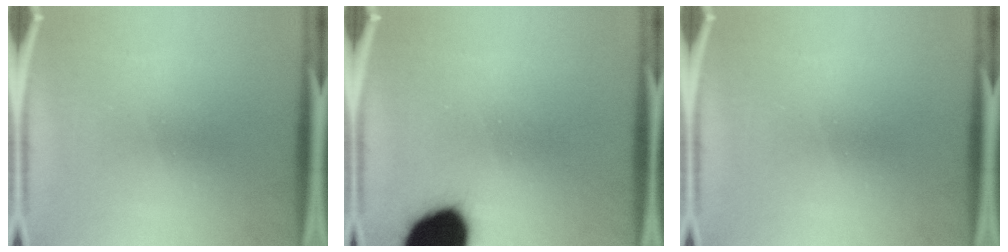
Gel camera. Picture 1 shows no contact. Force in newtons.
{"total": 20.1}
{"total": 0.0}